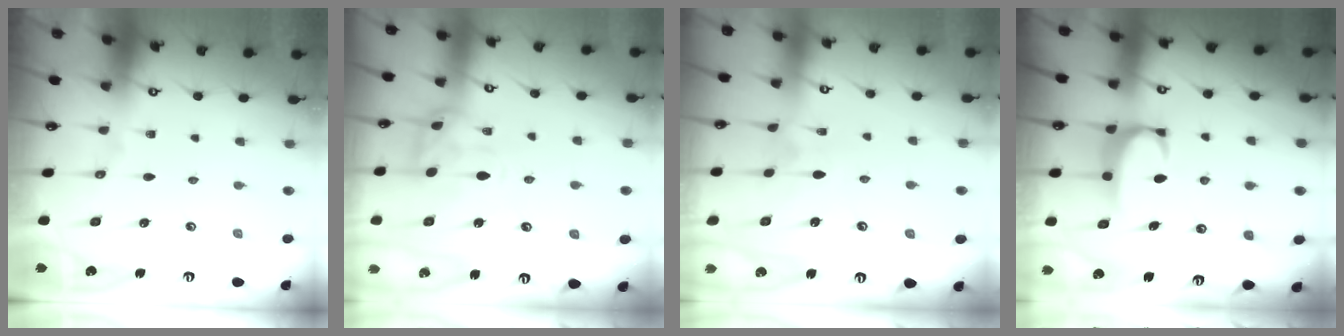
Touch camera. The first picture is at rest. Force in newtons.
{"total": 2.5, "press": 2.4, "slide": 0.6}
{"total": 3.7, "press": 3.7, "slide": 0.2}
{"total": 1.9, "press": 1.8, "slide": 0.7}